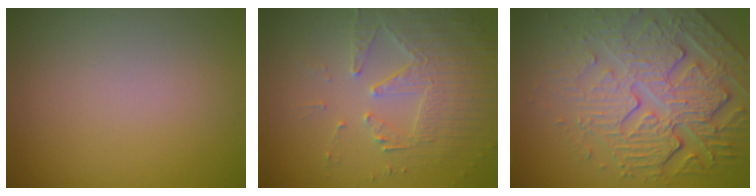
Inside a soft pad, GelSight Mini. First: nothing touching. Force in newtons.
{"total": 4.0, "press": 3.5, "slide": 1.8}
{"total": 8.0, "press": 6.0, "slide": 5.3}